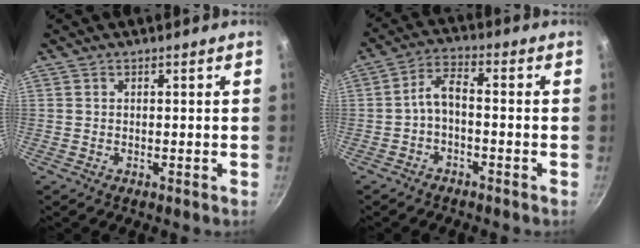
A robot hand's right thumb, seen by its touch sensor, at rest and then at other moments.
{"total": 5.1, "force": [-1.3, 2.4, 4.2], "torque": [-0.080, 0.031, -0.035]}